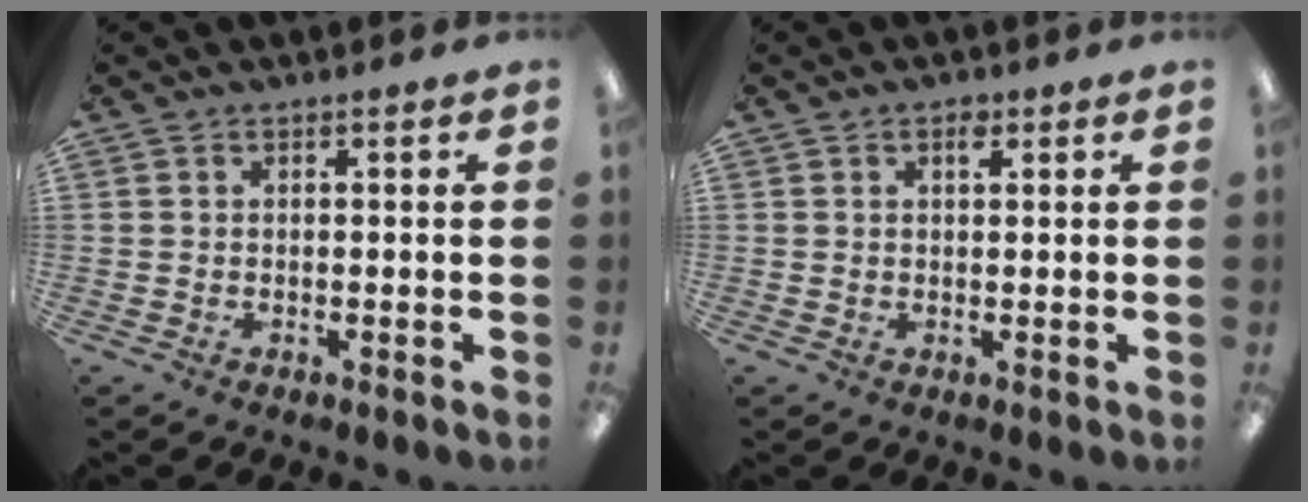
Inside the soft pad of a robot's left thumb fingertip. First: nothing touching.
{"total": 2.3, "force": [1.3, 1.3, 1.5], "torque": [-0.007, -0.008, 0.017]}